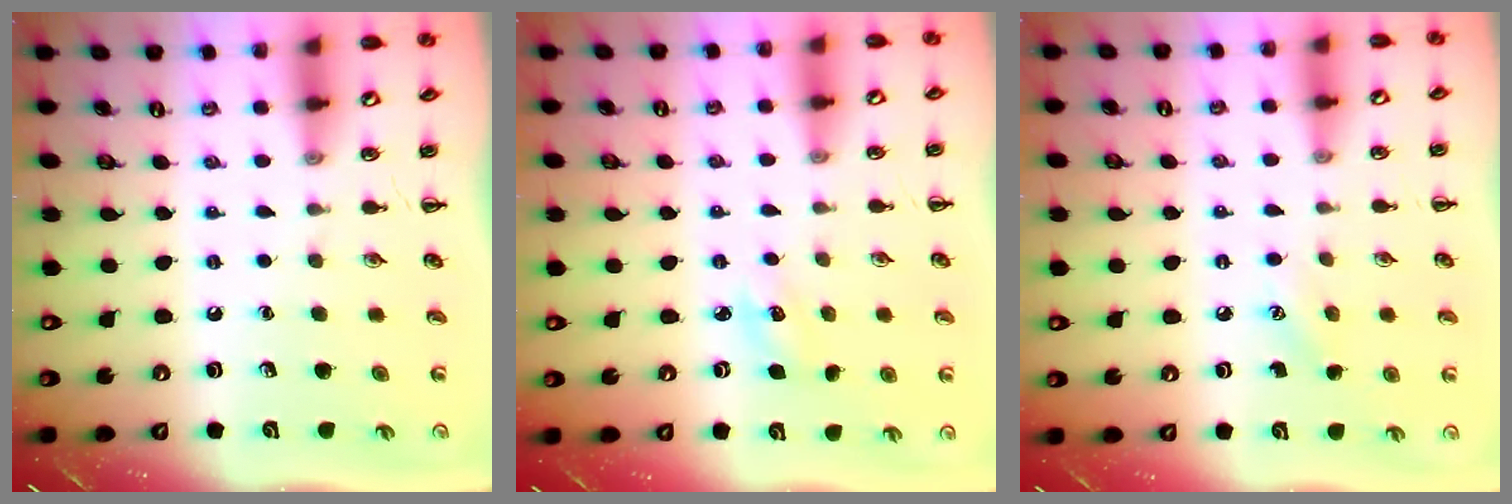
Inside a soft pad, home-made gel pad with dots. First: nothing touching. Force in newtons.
{"total": 3.9, "press": 3.7, "slide": 1.1}
{"total": 5.4, "press": 5.2, "slide": 1.3}